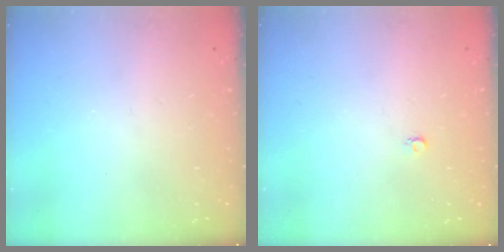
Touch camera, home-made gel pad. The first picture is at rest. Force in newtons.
{"total": 2.6, "press": 2.6, "slide": 0.3}